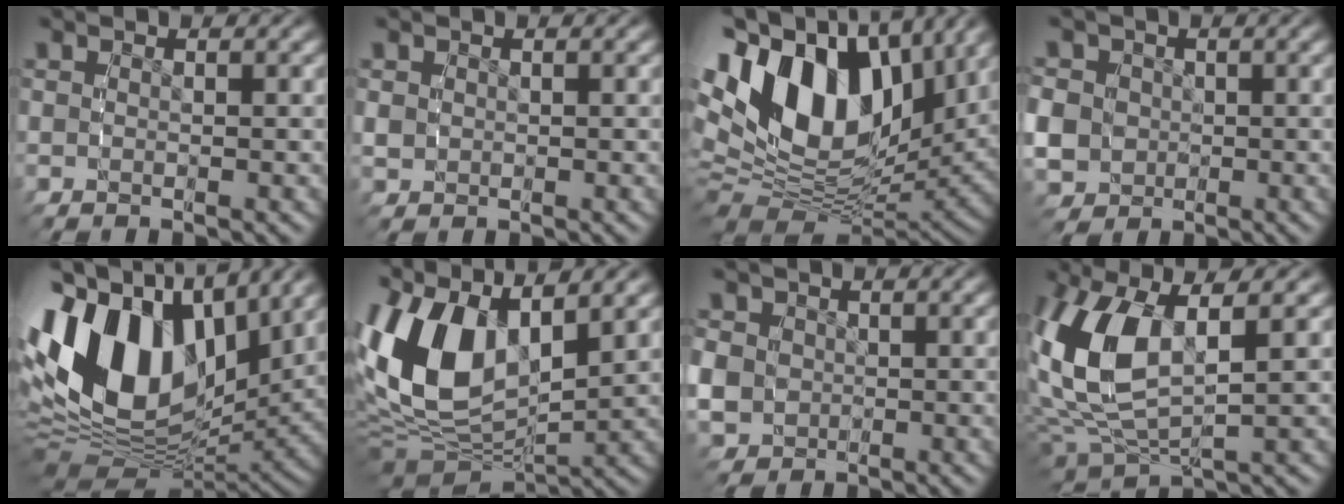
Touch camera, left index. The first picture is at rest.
{"total": 1.3, "force": [-0.1, 1.2, 0.4], "torque": [-0.017, -0.009, 0.006]}
{"total": 16.6, "force": [3.6, 11.0, 11.9], "torque": [-0.225, -0.010, 0.061]}
{"total": 6.9, "force": [-0.5, 6.4, 2.7], "torque": [-0.064, -0.025, -0.005]}
{"total": 16.8, "force": [2.4, 11.5, 12.1], "torque": [-0.231, -0.011, 0.045]}
{"total": 12.0, "force": [1.3, 7.6, 9.1], "torque": [-0.199, -0.020, 0.037]}
{"total": 5.1, "force": [-0.4, 4.7, 2.1], "torque": [-0.054, -0.020, -0.001]}
{"total": 8.6, "force": [1.8, 5.0, 6.8], "torque": [-0.177, -0.012, 0.043]}